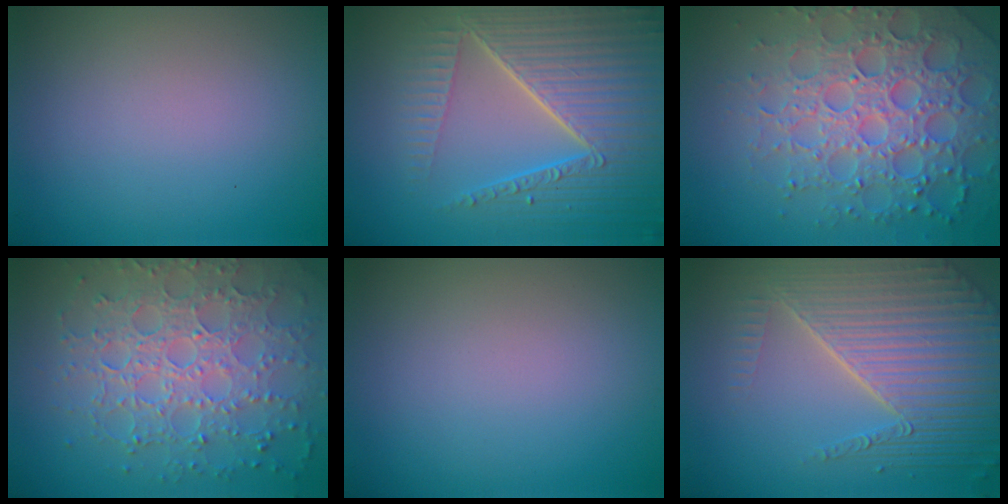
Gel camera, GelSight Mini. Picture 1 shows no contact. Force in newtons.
{"total": 8.4, "press": 6.1, "slide": 5.8}
{"total": 7.3, "press": 7.1, "slide": 1.6}
{"total": 7.9, "press": 5.7, "slide": 5.4}
{"total": 0.0}
{"total": 8.2, "press": 5.7, "slide": 5.9}